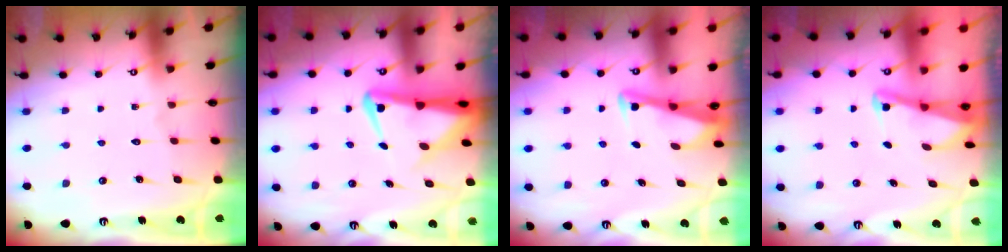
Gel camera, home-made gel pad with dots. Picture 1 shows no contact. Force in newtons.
{"total": 5.7, "press": 5.7, "slide": 0.8}
{"total": 3.3, "press": 3.3, "slide": 0.4}
{"total": 2.0, "press": 2.0, "slide": 0.4}